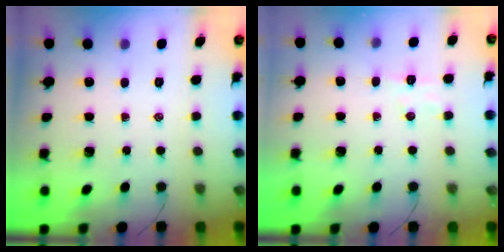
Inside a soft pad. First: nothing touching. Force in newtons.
{"total": 5.4, "press": 5.2, "slide": 1.1}